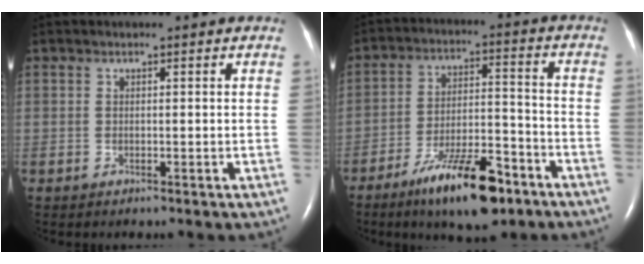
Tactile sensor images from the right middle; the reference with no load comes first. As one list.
[{"total": 13.4, "force": [-8.8, 3.3, 9.6], "torque": [-0.165, -0.006, -0.145]}]